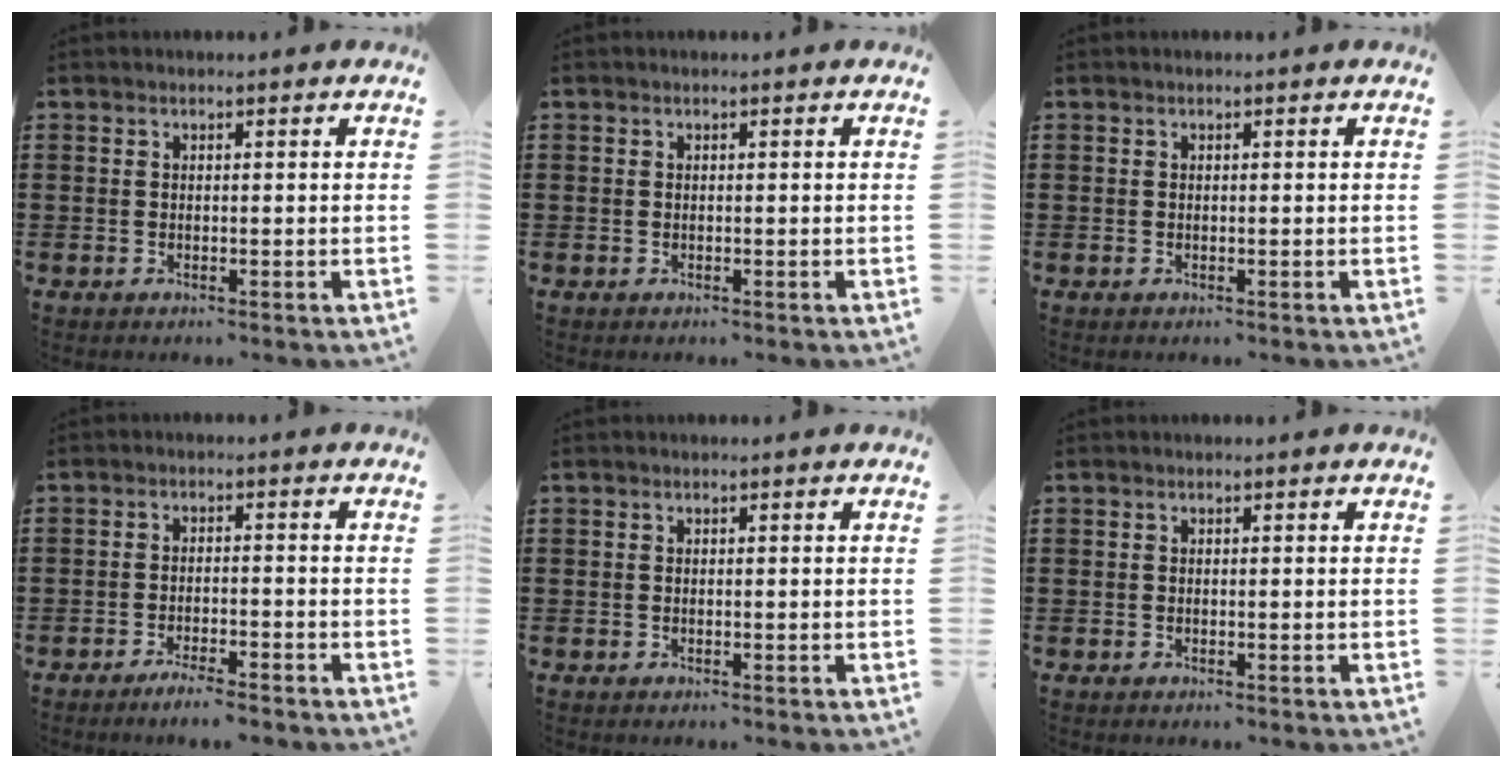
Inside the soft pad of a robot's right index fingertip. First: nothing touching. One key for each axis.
{"total": 0.0}
{"total": 0.0}
{"total": 2.8, "fx": -2.5, "fy": 0.0, "fz": 1.2, "tx": -0.028, "ty": 0.000, "tz": -0.051}
{"total": 0.0}
{"total": 0.0}